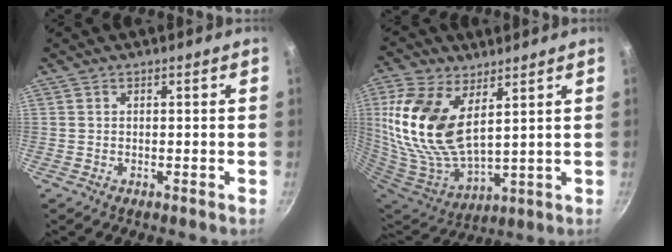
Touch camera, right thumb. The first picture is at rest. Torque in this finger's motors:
{"motor_torque": [0.54, 1.58, 1.48, 0.23, 0.55]}